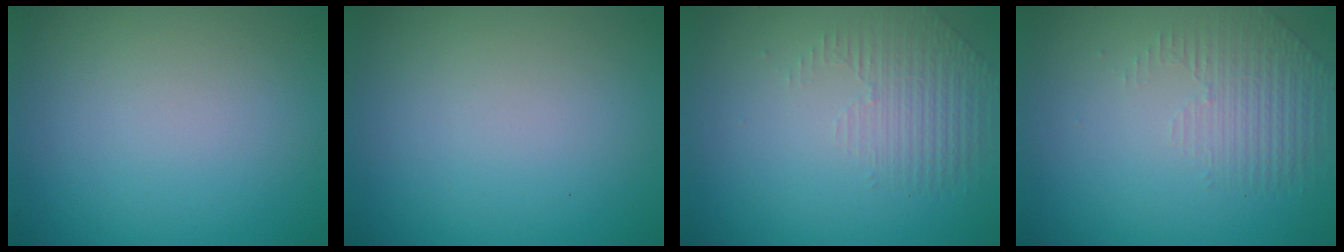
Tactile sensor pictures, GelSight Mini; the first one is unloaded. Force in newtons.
{"total": 0.0}
{"total": 1.5, "press": 0.9, "slide": 1.2}
{"total": 1.5, "press": 0.9, "slide": 1.2}